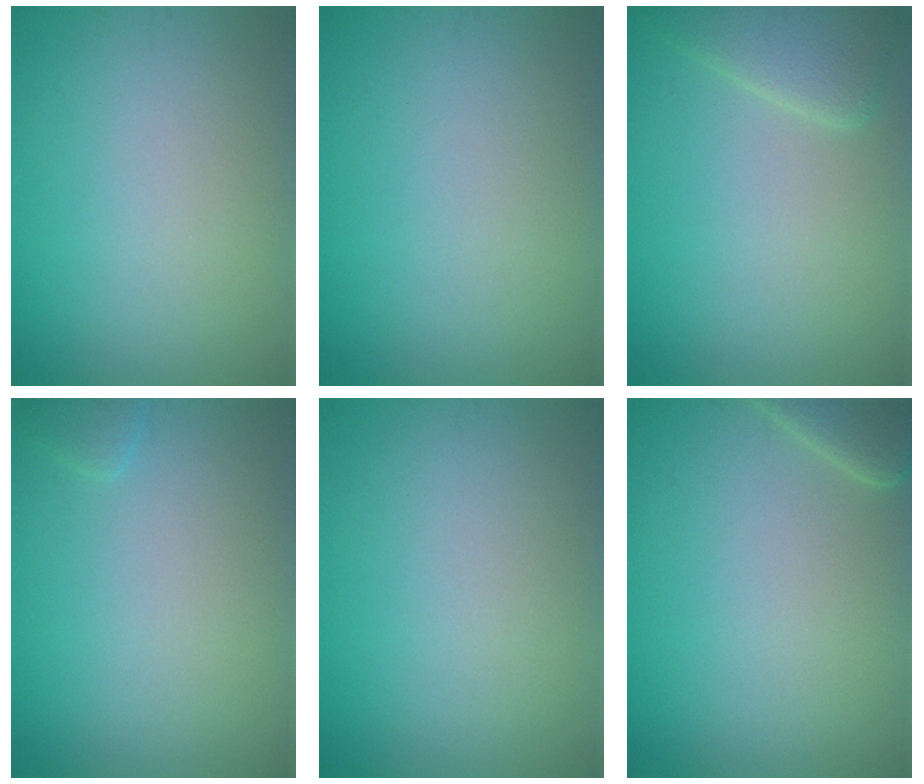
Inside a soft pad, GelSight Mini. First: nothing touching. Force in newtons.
{"total": 0.0}
{"total": 2.6, "press": 2.6, "slide": 0.3}
{"total": 0.7, "press": 0.7, "slide": 0.1}
{"total": 0.0}
{"total": 2.4, "press": 2.3, "slide": 0.4}